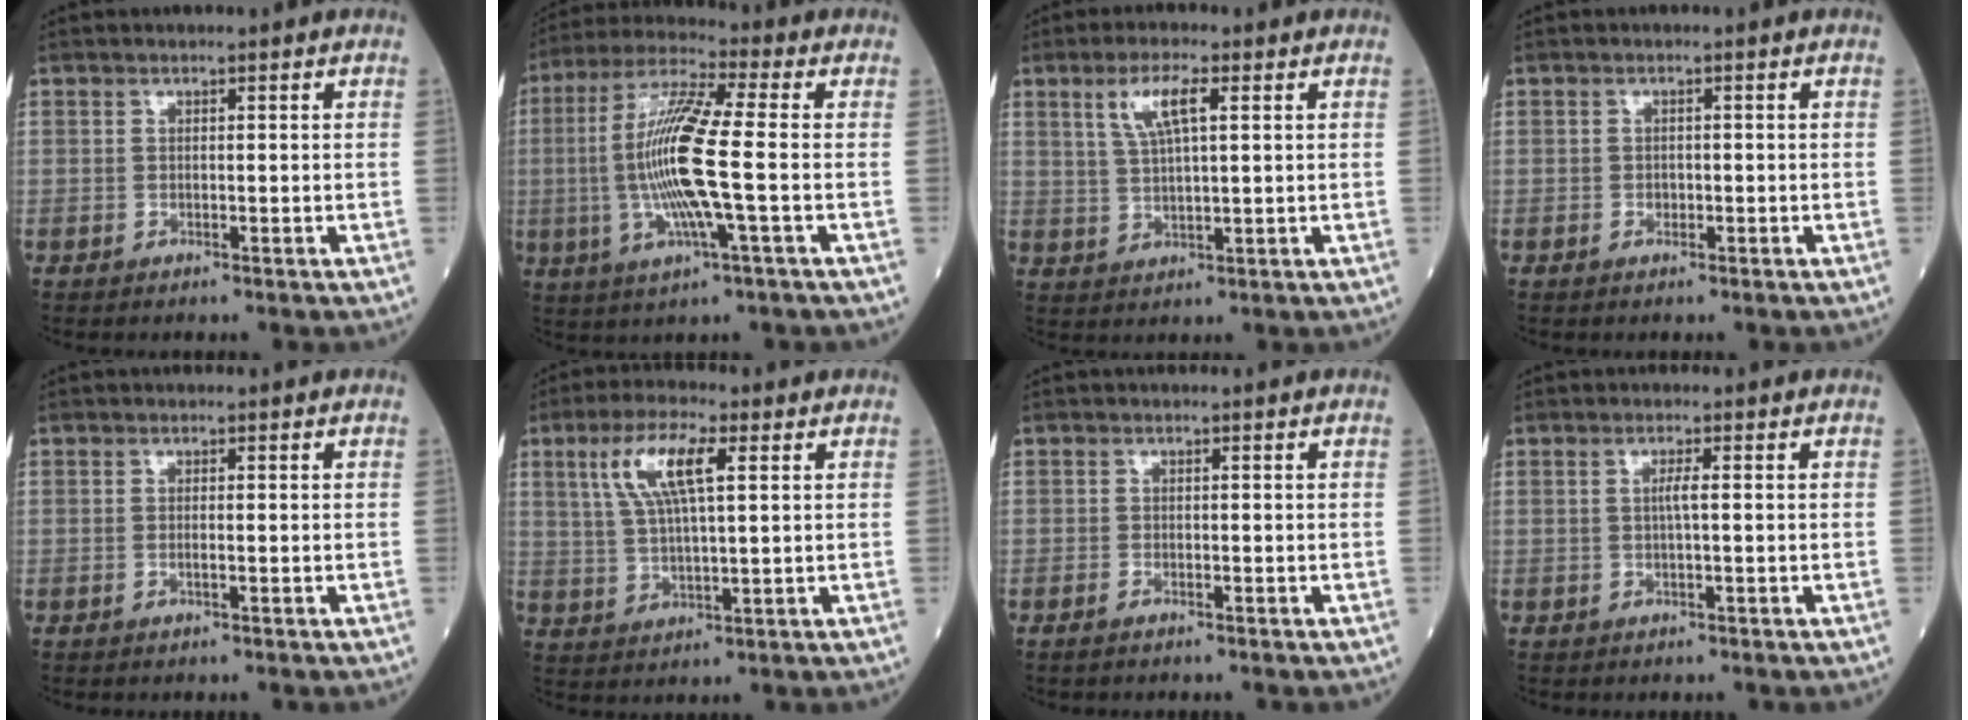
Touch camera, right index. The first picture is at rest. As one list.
[{"total": 13.7, "force": [-1.4, 0.6, 13.6], "torque": [-0.278, 0.000, -0.034]}, {"total": 6.0, "force": [2.5, 1.2, 5.4], "torque": [-0.110, 0.008, 0.051]}, {"total": 0.6, "force": [-0.2, 0.5, 0.3], "torque": [-0.006, 0.001, -0.004]}, {"total": 0.6, "force": [-0.2, -0.2, 0.6], "torque": [-0.013, 0.000, -0.004]}, {"total": 9.2, "force": [3.5, 2.0, 8.3], "torque": [-0.173, 0.014, 0.068]}, {"total": 0.8, "force": [-0.6, 0.2, 0.4], "torque": [-0.010, -0.001, -0.010]}, {"total": 1.5, "force": [0.1, -0.1, 1.5], "torque": [-0.030, 0.001, 0.000]}]